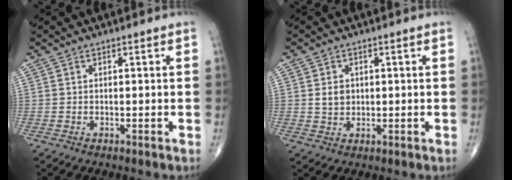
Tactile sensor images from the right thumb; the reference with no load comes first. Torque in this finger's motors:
{"motor_torque": [0.60, 1.00, 0.62, 0.03, -0.02]}